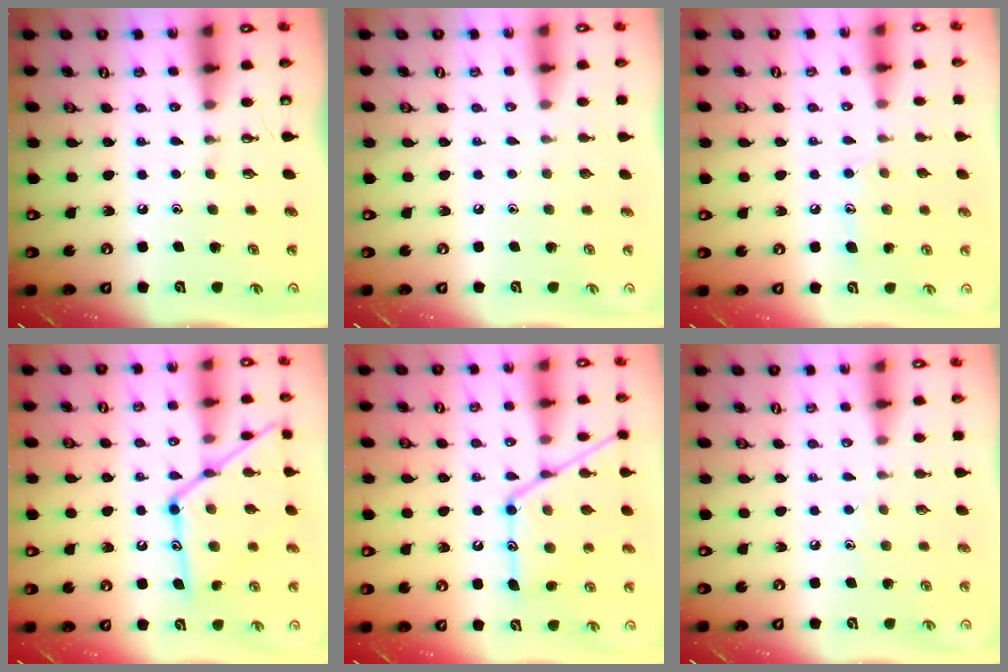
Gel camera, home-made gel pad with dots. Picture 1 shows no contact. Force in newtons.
{"total": 0.0}
{"total": 8.3, "press": 8.3, "slide": 0.6}
{"total": 19.7, "press": 19.6, "slide": 1.3}
{"total": 17.3, "press": 17.3, "slide": 1.3}
{"total": 3.9, "press": 3.8, "slide": 0.5}